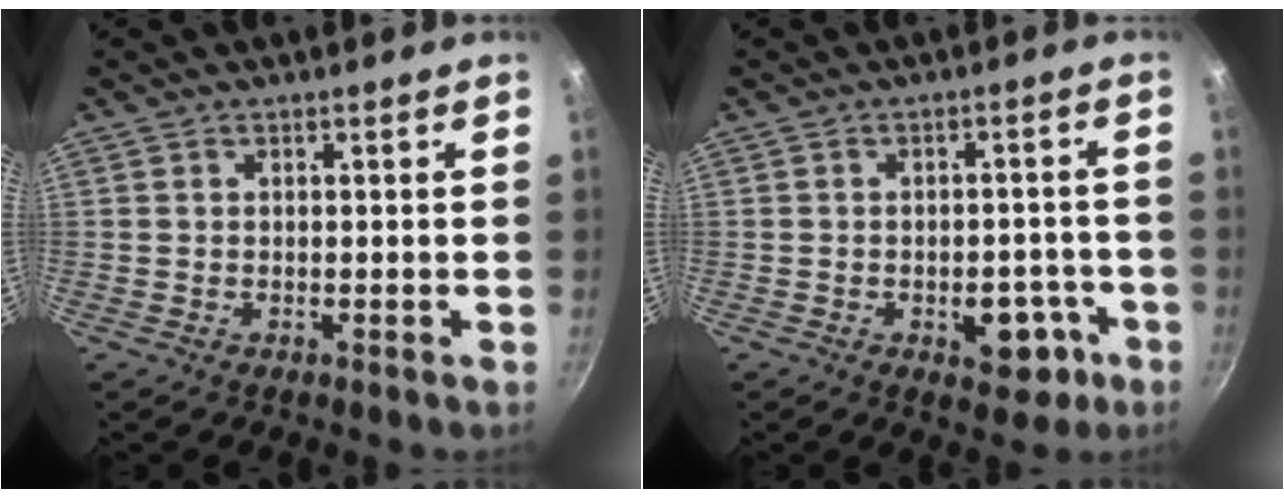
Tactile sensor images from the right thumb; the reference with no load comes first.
{"total": 7.6, "force": [-3.0, 4.6, 5.3], "torque": [-0.038, 0.021, -0.030]}